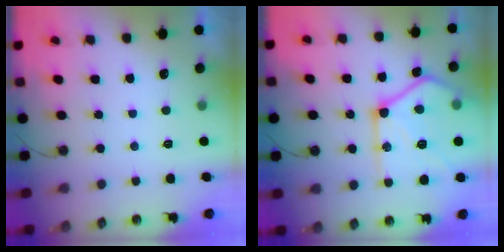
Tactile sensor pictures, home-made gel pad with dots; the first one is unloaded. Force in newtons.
{"total": 24.2, "press": 24.1, "slide": 1.8}